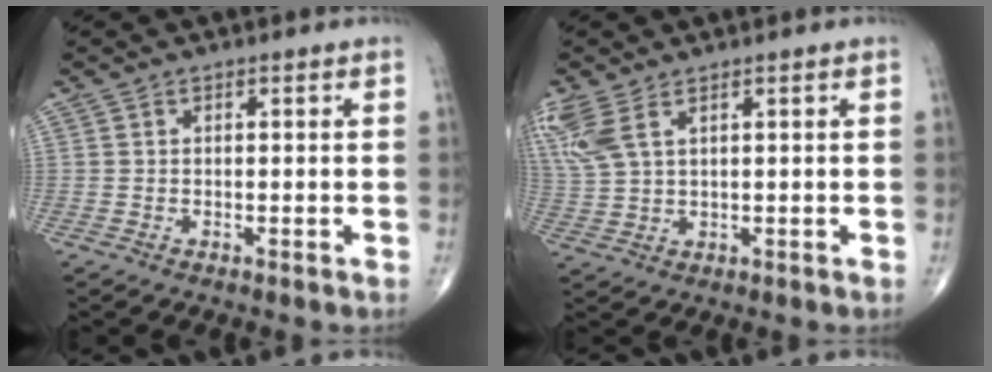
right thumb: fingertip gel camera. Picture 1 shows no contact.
{"total": 7.7, "force": [4.0, 3.4, 5.7], "torque": [-0.155, 0.001, 0.093]}